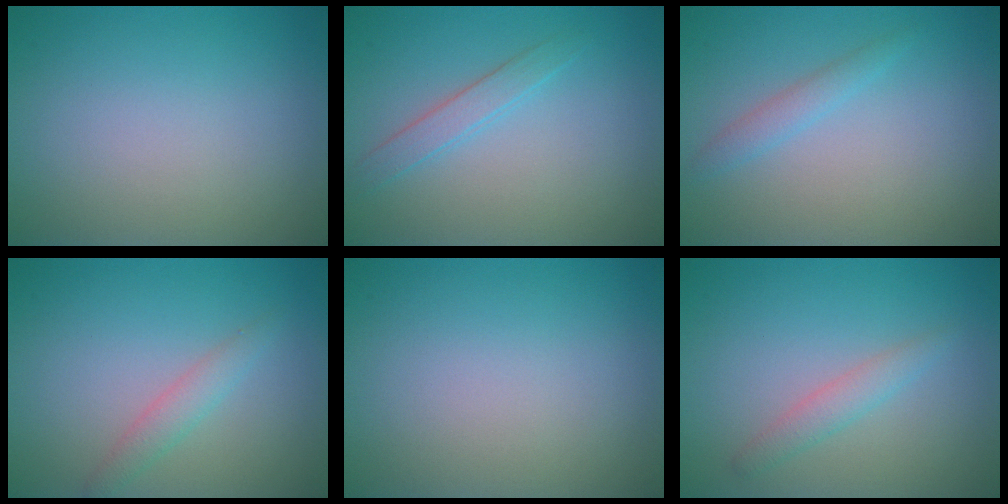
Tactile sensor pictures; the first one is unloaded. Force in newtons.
{"total": 1.7, "press": 1.7, "slide": 0.1}
{"total": 1.5, "press": 1.5, "slide": 0.1}
{"total": 1.6, "press": 1.6, "slide": 0.2}
{"total": 0.0}
{"total": 1.6, "press": 1.6, "slide": 0.0}